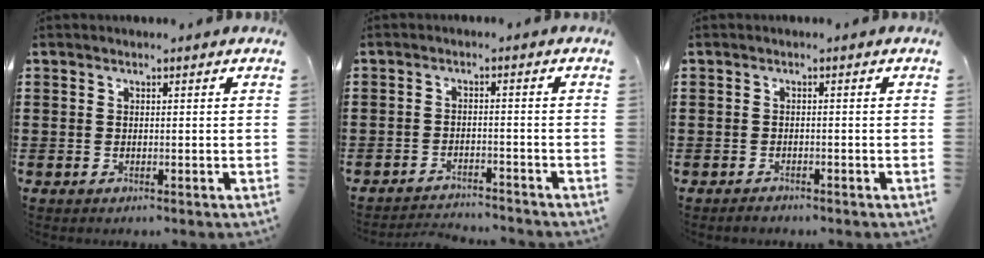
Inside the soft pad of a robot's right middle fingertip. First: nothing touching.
{"total": 2.7, "force": [-2.7, 0.0, 0.2], "torque": [-0.007, -0.001, -0.056]}
{"total": 0.9, "force": [-0.9, 0.2, 0.2], "torque": [-0.006, -0.001, -0.018]}